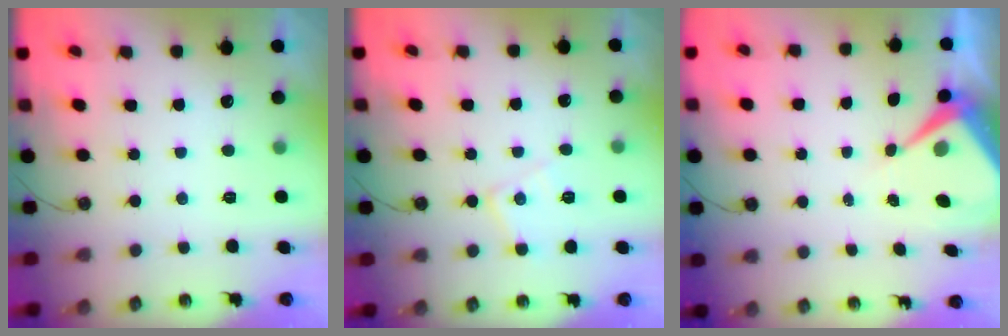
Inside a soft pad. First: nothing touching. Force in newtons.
{"total": 8.5, "press": 8.5, "slide": 0.6}
{"total": 7.8, "press": 7.8, "slide": 0.6}